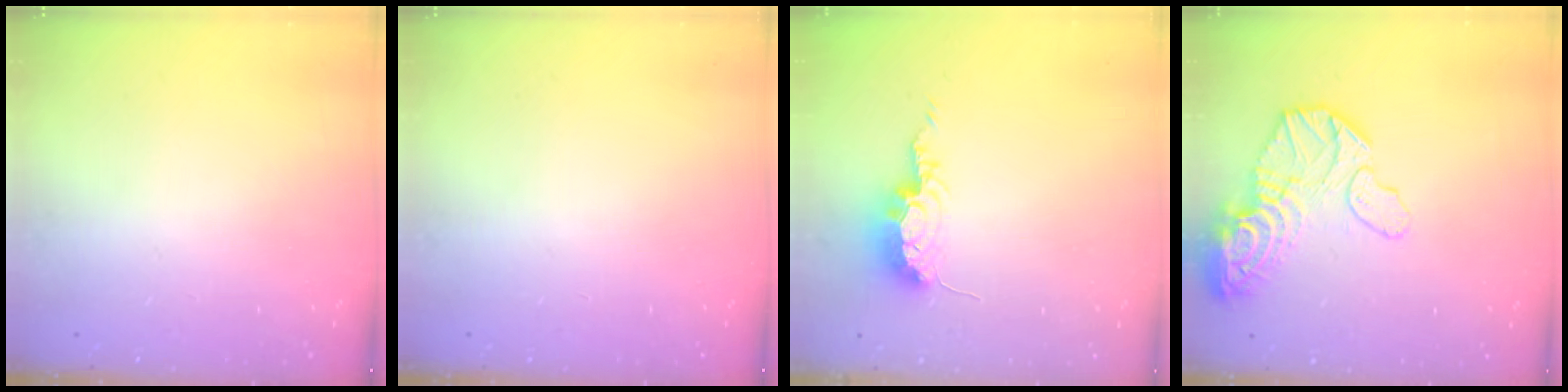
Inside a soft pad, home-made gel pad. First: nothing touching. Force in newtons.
{"total": 0.0}
{"total": 8.9, "press": 8.9, "slide": 0.4}
{"total": 17.1, "press": 16.9, "slide": 2.3}